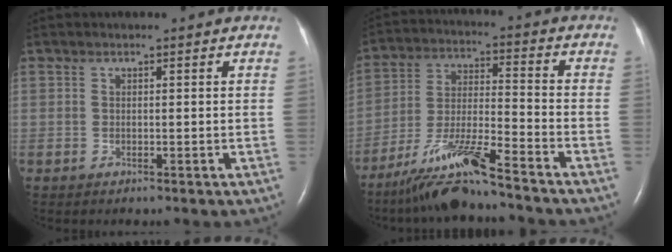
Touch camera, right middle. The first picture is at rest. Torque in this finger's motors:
{"motor_torque": [1.11, -1.03, 0.35, 0.13]}